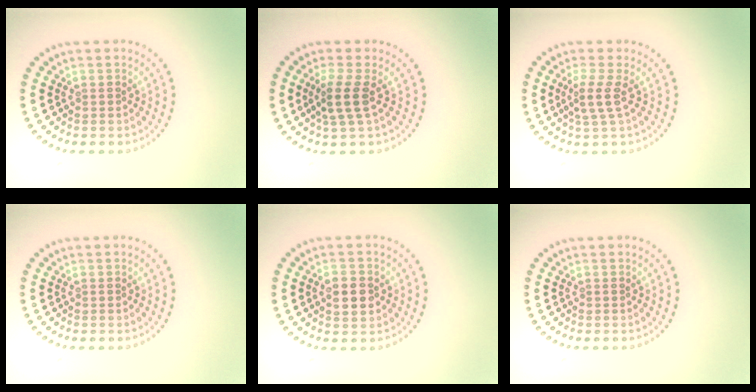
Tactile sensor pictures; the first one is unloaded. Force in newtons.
{"total": 2.7, "press": 2.2, "slide": 1.6}
{"total": 2.2, "press": 1.7, "slide": 1.4}
{"total": 0.0}
{"total": 2.9, "press": 2.9, "slide": 0.1}
{"total": 0.0}